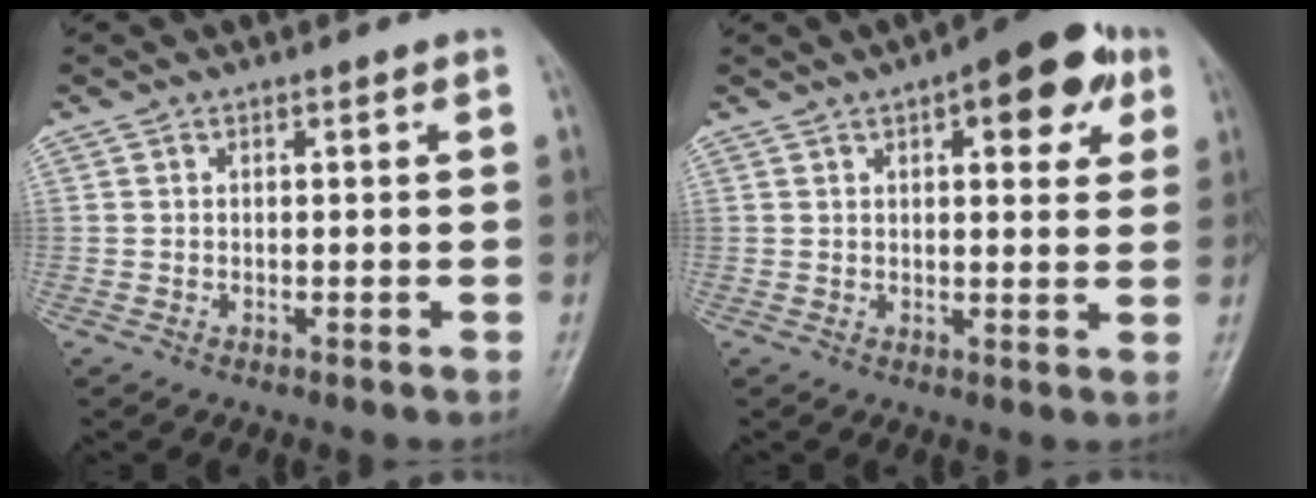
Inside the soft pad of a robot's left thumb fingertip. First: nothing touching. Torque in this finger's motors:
{"motor_torque": [0.13, 0.35, 0.36, 0.36, 0.20]}